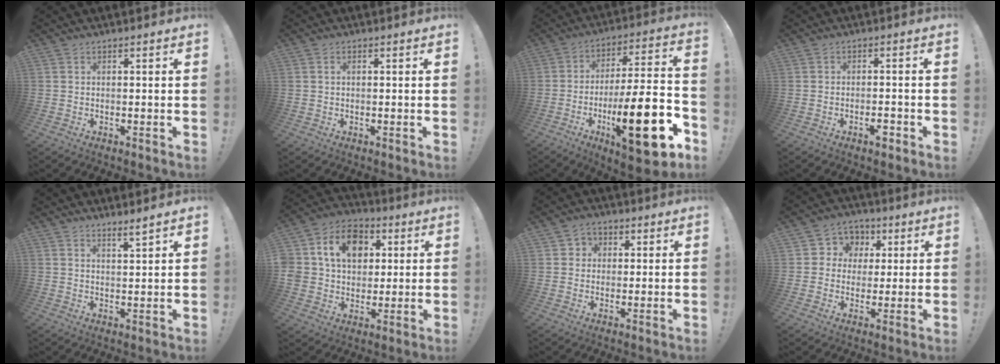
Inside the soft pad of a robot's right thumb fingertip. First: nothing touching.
{"total": 1.1, "force": [0.4, 0.6, 0.8], "torque": [-0.025, 0.005, 0.009]}
{"total": 24.5, "force": [-9.3, 6.8, 21.7], "torque": [-0.344, 0.042, -0.148]}
{"total": 2.7, "force": [-1.7, 0.7, 2.0], "torque": [-0.029, 0.009, -0.029]}
{"total": 3.2, "force": [2.8, 0.0, 1.5], "torque": [-0.016, -0.026, 0.045]}
{"total": 15.5, "force": [4.9, 12.3, 8.2], "torque": [-0.128, -0.001, 0.098]}
{"total": 1.7, "force": [0.2, 1.5, 0.8], "torque": [-0.010, 0.004, 0.003]}
{"total": 7.4, "force": [0.6, 7.2, 1.6], "torque": [-0.019, 0.000, 0.017]}